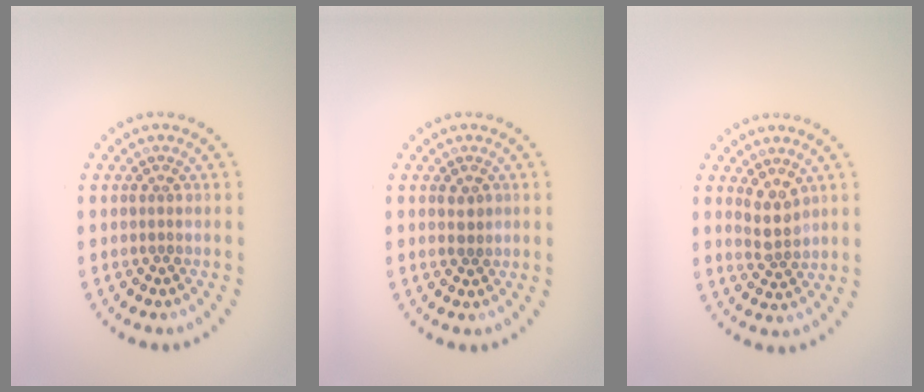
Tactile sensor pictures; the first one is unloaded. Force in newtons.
{"total": 1.2, "press": 1.1, "slide": 0.4}
{"total": 2.4, "press": 2.1, "slide": 1.2}